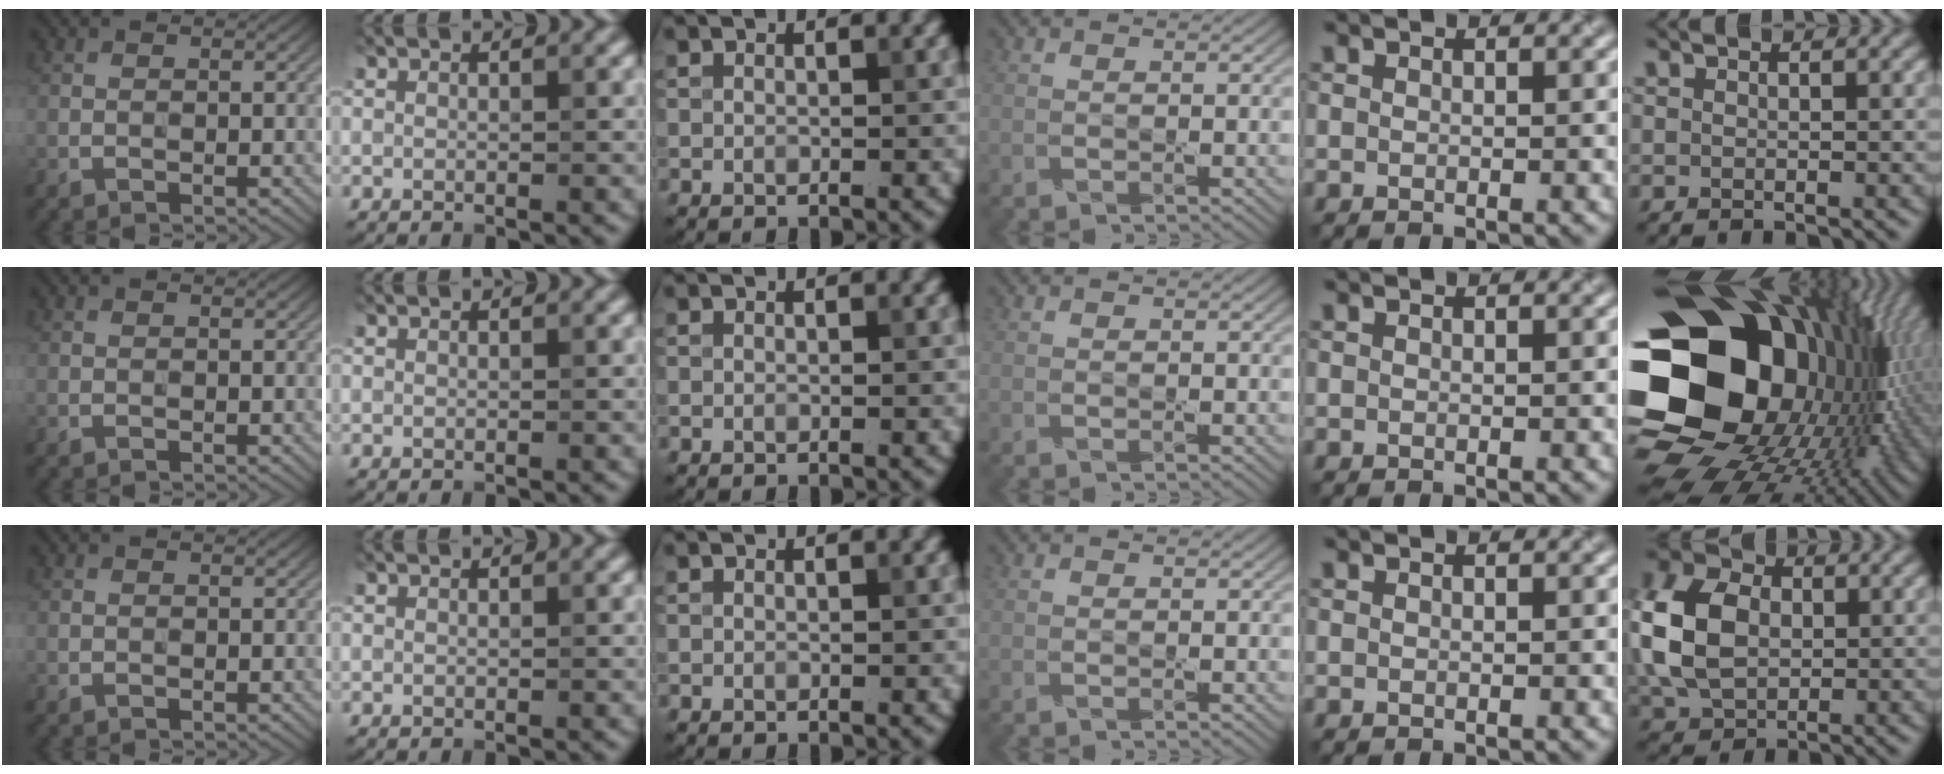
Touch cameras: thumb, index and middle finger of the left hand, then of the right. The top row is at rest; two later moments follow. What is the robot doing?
{"motion": "press", "object": "button"}